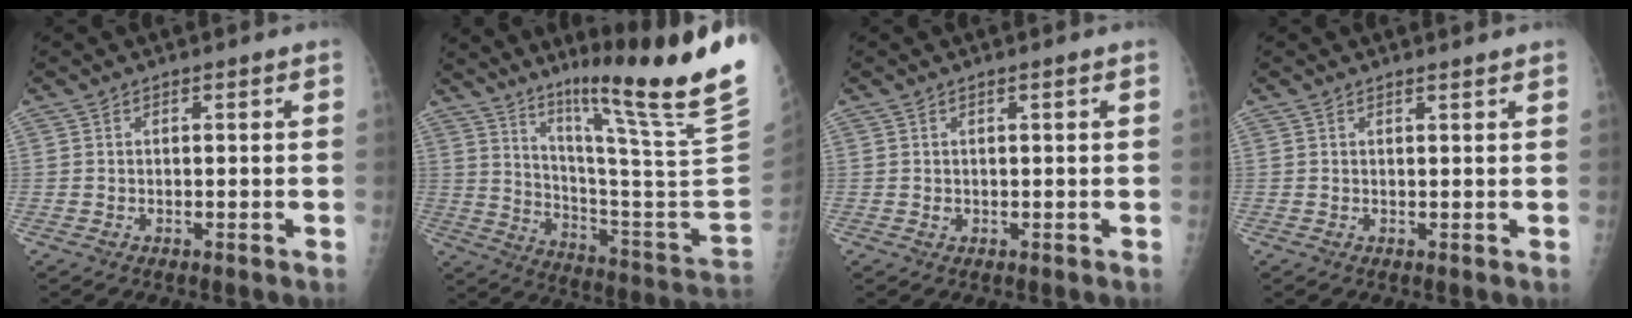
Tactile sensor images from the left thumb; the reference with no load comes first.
{"total": 28.3, "force": [18.9, -0.1, 21.1], "torque": [-0.297, -0.128, 0.290]}
{"total": 0.7, "force": [0.2, 0.3, 0.6], "torque": [-0.007, -0.001, 0.007]}
{"total": 1.0, "force": [0.9, 0.0, 0.4], "torque": [-0.004, -0.004, 0.014]}